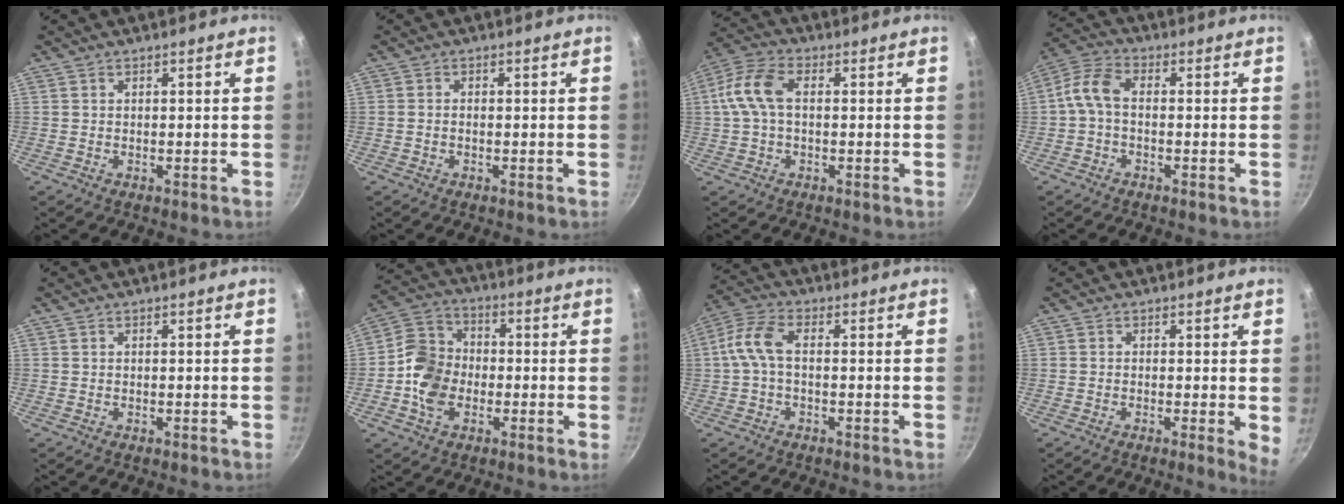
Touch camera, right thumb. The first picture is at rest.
{"total": 1.0, "force": [-0.3, 0.7, 0.7], "torque": [-0.015, 0.005, -0.007]}
{"total": 9.0, "force": [0.7, 5.5, 7.1], "torque": [-0.150, 0.025, 0.002]}
{"total": 6.1, "force": [-0.8, 3.8, 4.7], "torque": [-0.106, 0.029, -0.031]}
{"total": 0.0}
{"total": 10.9, "force": [-2.2, 8.4, 6.6], "torque": [-0.106, 0.024, -0.062]}
{"total": 6.7, "force": [-0.3, 3.6, 5.6], "torque": [-0.133, 0.026, -0.019]}
{"total": 3.5, "force": [-0.2, 0.9, 3.4], "torque": [-0.042, -0.008, -0.007]}